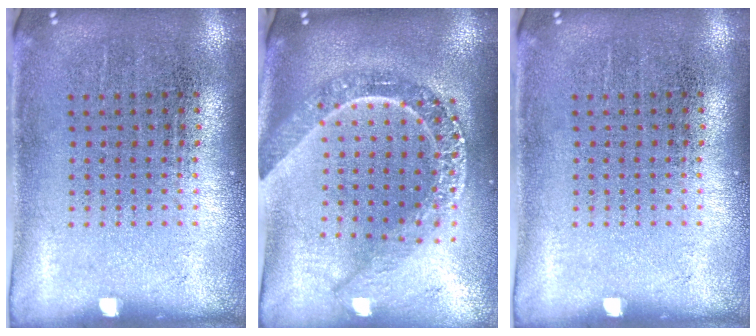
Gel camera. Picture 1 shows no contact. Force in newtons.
{"total": 2.4, "press": 2.0, "slide": 1.3}
{"total": 0.0}